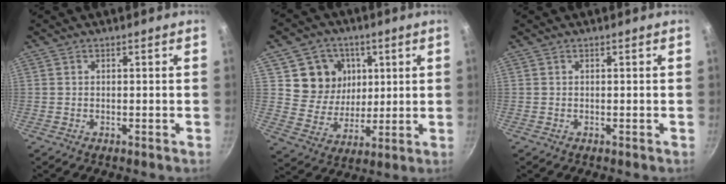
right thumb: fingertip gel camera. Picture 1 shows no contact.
{"total": 11.8, "force": [3.7, 10.4, 4.0], "torque": [-0.033, -0.023, 0.068]}
{"total": 0.0}